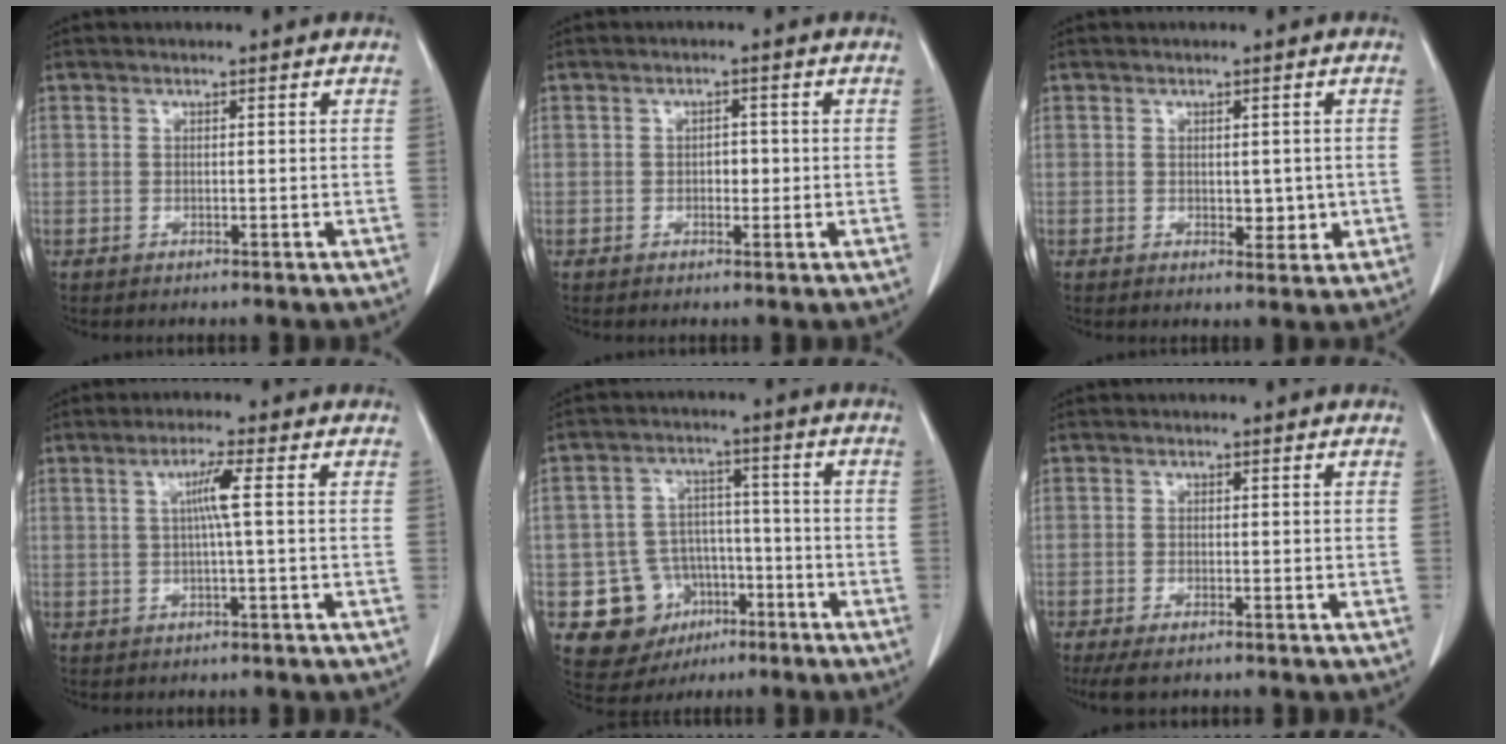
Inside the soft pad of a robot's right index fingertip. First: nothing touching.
{"total": 1.9, "force": [-0.2, 1.2, 1.4], "torque": [-0.018, 0.004, -0.002]}
{"total": 3.0, "force": [-0.2, 1.6, 2.4], "torque": [-0.027, -0.005, 0.005]}
{"total": 3.8, "force": [0.5, -0.7, 3.7], "torque": [-0.069, 0.004, 0.009]}
{"total": 9.9, "force": [-3.7, 8.8, 2.3], "torque": [-0.038, 0.024, -0.046]}
{"total": 3.5, "force": [-2.5, 1.0, 2.2], "torque": [-0.041, -0.008, -0.039]}